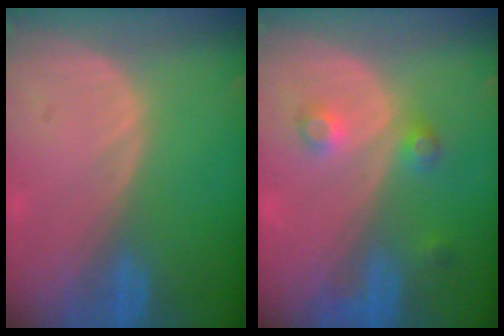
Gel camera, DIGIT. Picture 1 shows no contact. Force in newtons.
{"total": 3.8, "press": 3.5, "slide": 1.4}